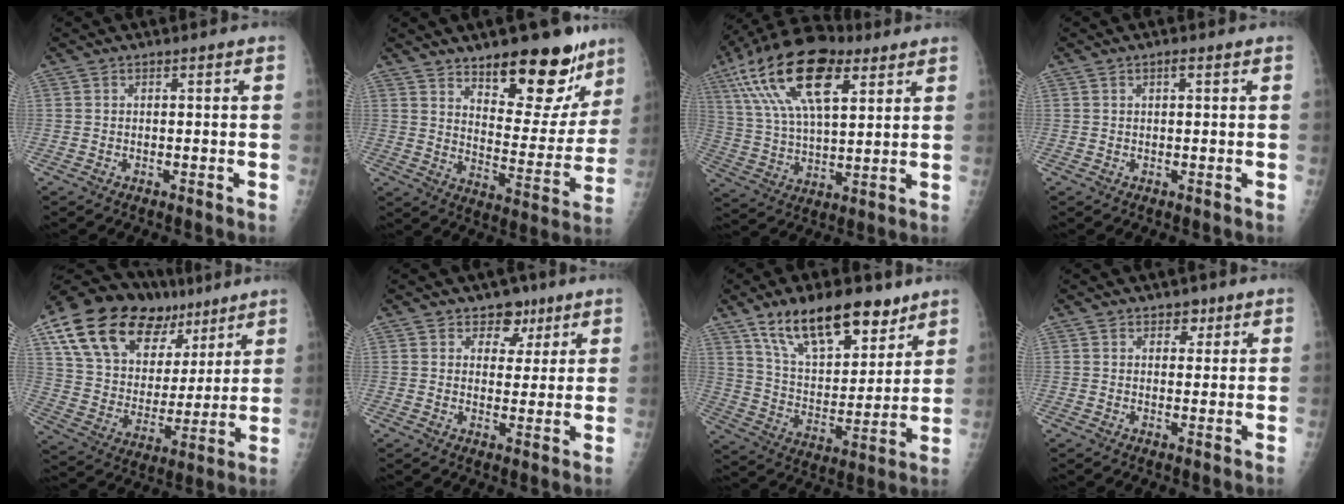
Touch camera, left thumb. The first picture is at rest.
{"total": 18.6, "force": [12.8, 7.5, 11.3], "torque": [-0.097, -0.094, 0.188]}
{"total": 21.6, "force": [10.1, 9.7, 16.5], "torque": [-0.300, -0.007, 0.181]}
{"total": 1.0, "force": [0.5, 0.4, 0.8], "torque": [-0.011, 0.001, 0.007]}
{"total": 25.4, "force": [14.6, 14.9, 14.5], "torque": [-0.223, -0.009, 0.257]}
{"total": 5.6, "force": [3.3, 4.2, 1.5], "torque": [0.012, -0.013, 0.047]}
{"total": 19.1, "force": [12.6, 8.6, 11.5], "torque": [-0.145, -0.059, 0.222]}
{"total": 2.3, "force": [1.4, 1.6, 0.8], "torque": [0.008, -0.007, 0.017]}